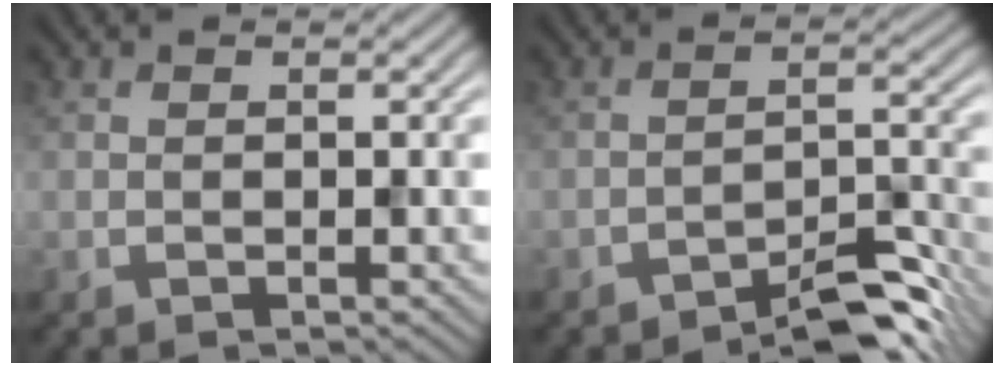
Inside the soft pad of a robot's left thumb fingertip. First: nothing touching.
{"total": 5.2, "force": [-4.4, 1.0, 2.6], "torque": [-0.033, 0.014, -0.070]}